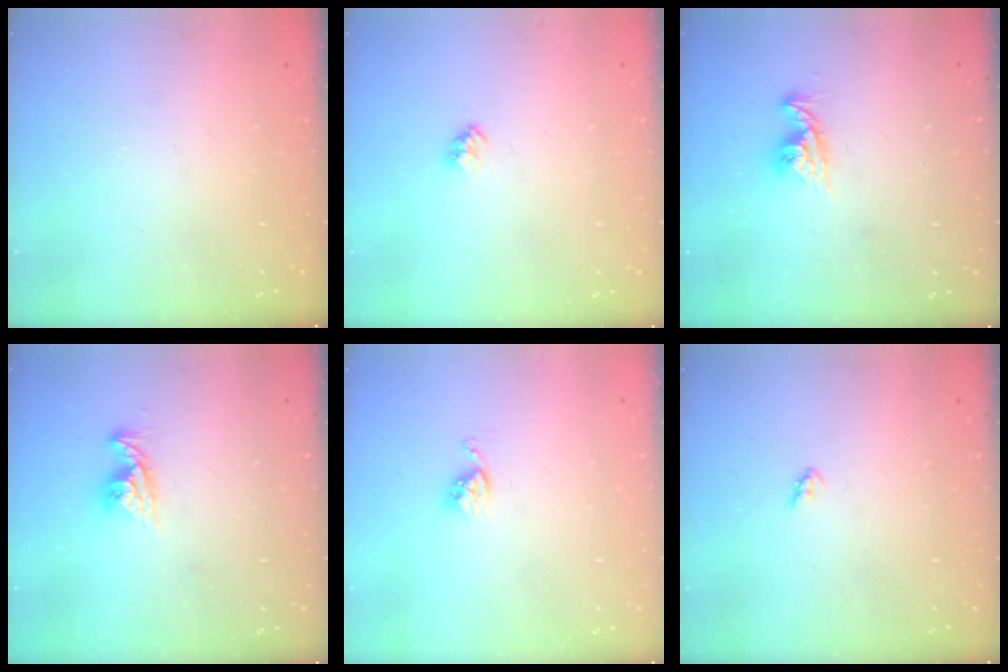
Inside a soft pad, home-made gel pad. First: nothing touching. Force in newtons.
{"total": 2.5, "press": 2.4, "slide": 0.4}
{"total": 8.3, "press": 8.3, "slide": 0.9}
{"total": 8.3, "press": 8.3, "slide": 0.9}
{"total": 4.1, "press": 4.0, "slide": 0.6}
{"total": 2.7, "press": 2.7, "slide": 0.3}